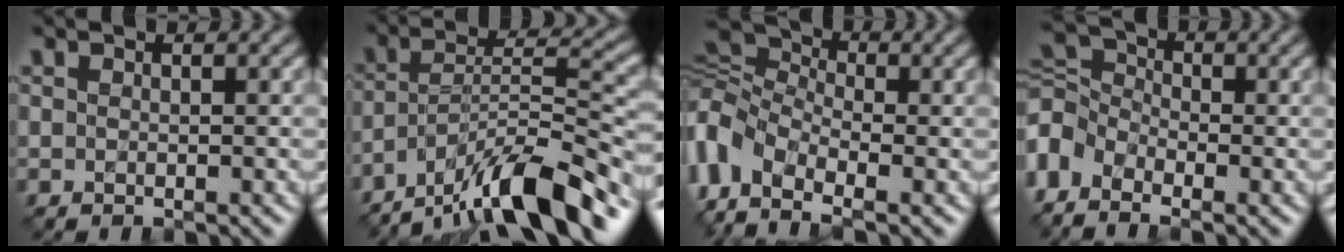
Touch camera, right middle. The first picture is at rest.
{"total": 11.1, "force": [-8.5, 2.5, 6.7], "torque": [-0.102, 0.020, -0.157]}
{"total": 7.5, "force": [-3.2, 4.7, 4.9], "torque": [-0.113, 0.007, -0.090]}
{"total": 4.7, "force": [-2.5, 3.2, 2.5], "torque": [-0.052, 0.011, -0.070]}